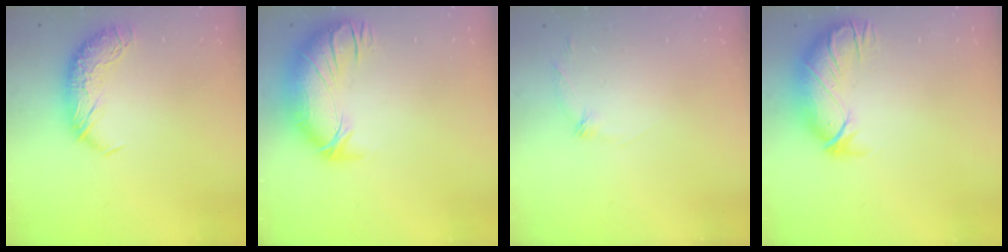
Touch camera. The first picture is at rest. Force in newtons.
{"total": 3.8, "press": 2.1, "slide": 3.2}
{"total": 8.0, "press": 8.0, "slide": 0.6}
{"total": 3.0, "press": 0.4, "slide": 2.9}